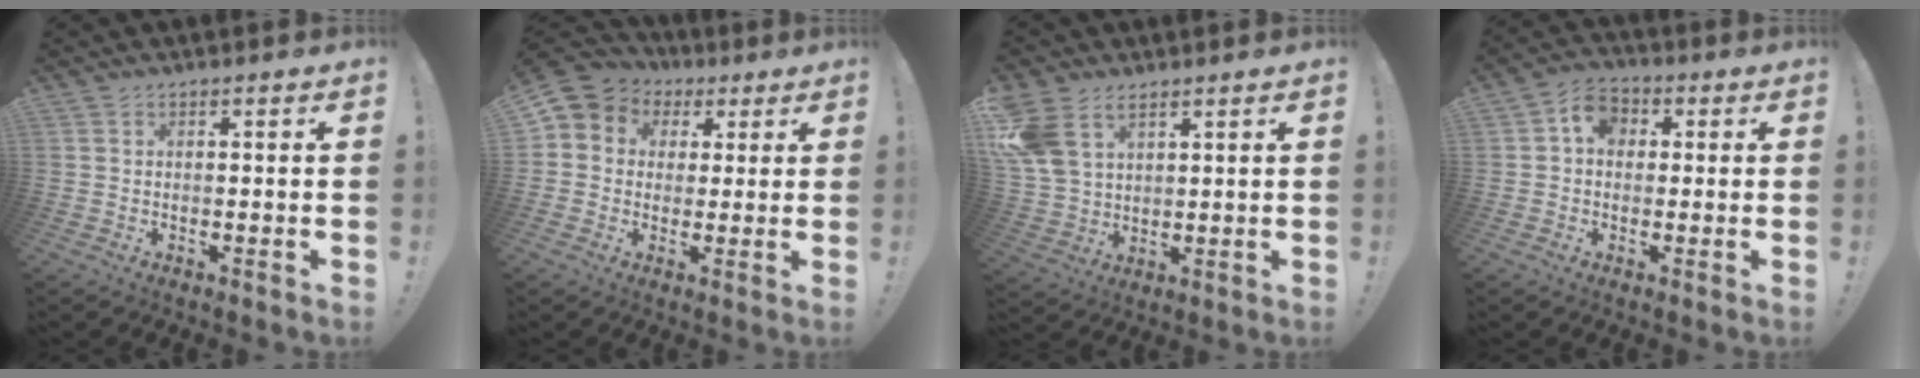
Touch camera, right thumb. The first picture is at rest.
{"total": 6.3, "force": [1.2, 5.9, 1.8], "torque": [-0.018, -0.003, 0.028]}
{"total": 9.7, "force": [5.5, 6.4, 4.9], "torque": [-0.091, -0.023, 0.114]}
{"total": 7.0, "force": [1.4, 5.6, 3.9], "torque": [-0.057, 0.006, 0.027]}